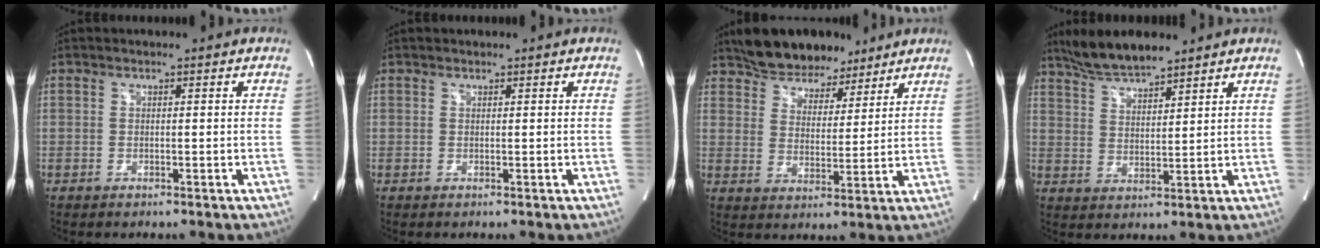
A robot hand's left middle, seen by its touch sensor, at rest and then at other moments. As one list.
[{"total": 0.0}, {"total": 10.2, "force": [8.5, 4.6, 3.2], "torque": [-0.044, 0.014, 0.143]}, {"total": 7.9, "force": [7.0, 1.1, 3.5], "torque": [-0.075, 0.010, 0.136]}]